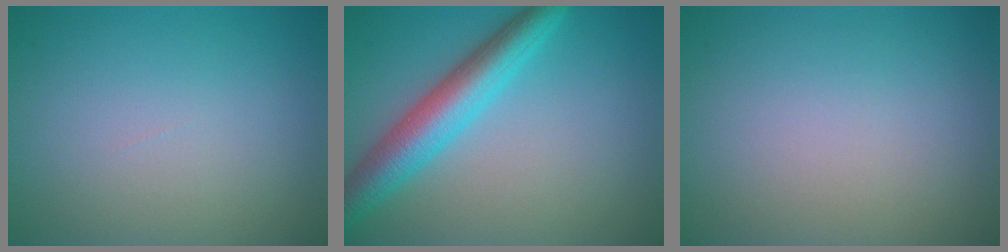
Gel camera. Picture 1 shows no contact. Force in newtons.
{"total": 5.5, "press": 5.5, "slide": 0.1}
{"total": 0.0}